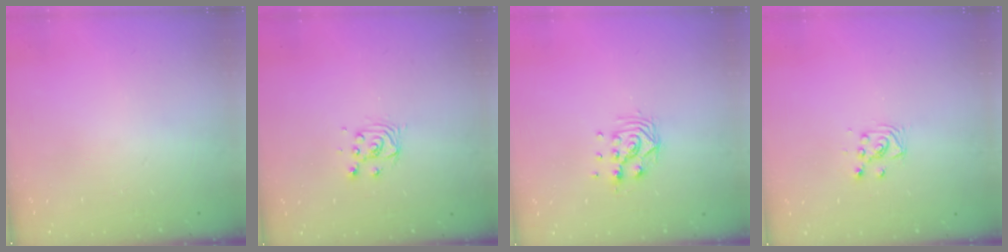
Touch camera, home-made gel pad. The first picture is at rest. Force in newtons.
{"total": 3.8, "press": 3.7, "slide": 0.5}
{"total": 8.8, "press": 8.8, "slide": 0.6}
{"total": 4.3, "press": 4.2, "slide": 0.5}